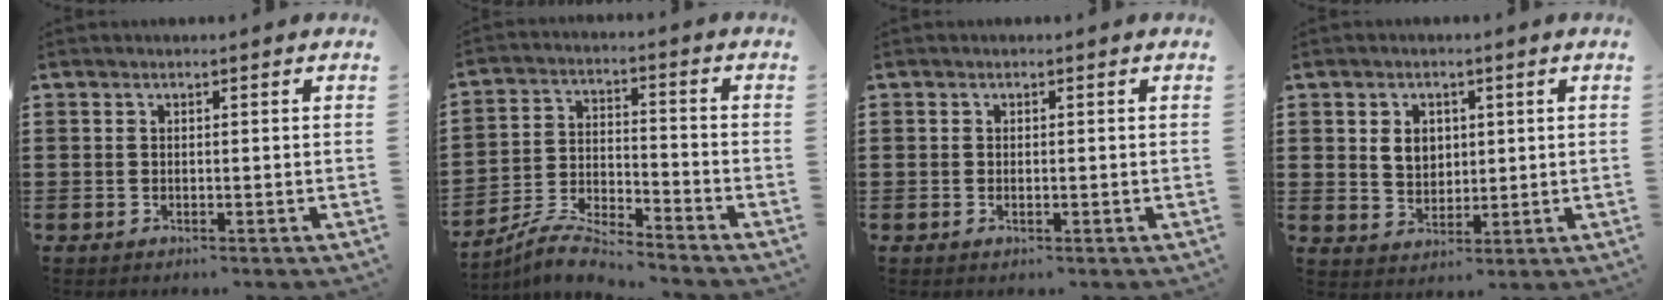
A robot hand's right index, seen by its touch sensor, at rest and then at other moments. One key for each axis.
{"total": 6.0, "fx": -5.8, "fy": 0.1, "fz": 1.5, "tx": -0.045, "ty": 0.000, "tz": -0.117}
{"total": 0.6, "fx": -0.2, "fy": 0.1, "fz": 0.6, "tx": -0.014, "ty": -0.006, "tz": -0.001}
{"total": 4.0, "fx": 1.0, "fy": 3.2, "fz": 2.1, "tx": -0.054, "ty": 0.012, "tz": 0.016}